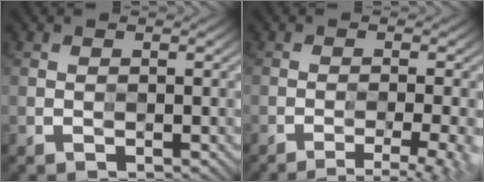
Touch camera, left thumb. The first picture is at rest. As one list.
[{"total": 6.2, "force": [-3.8, 1.2, 4.8], "torque": [-0.065, 0.002, -0.053]}]